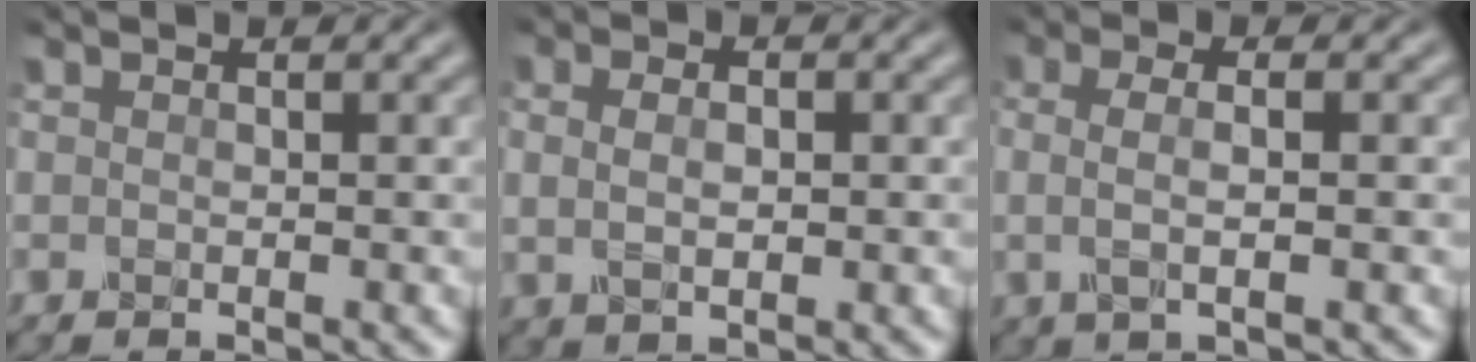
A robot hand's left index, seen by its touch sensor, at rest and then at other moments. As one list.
[{"total": 3.1, "force": [0.6, 1.9, 2.3], "torque": [-0.034, 0.005, 0.005]}, {"total": 2.9, "force": [0.1, 1.0, 2.7], "torque": [-0.053, 0.001, 0.001]}]